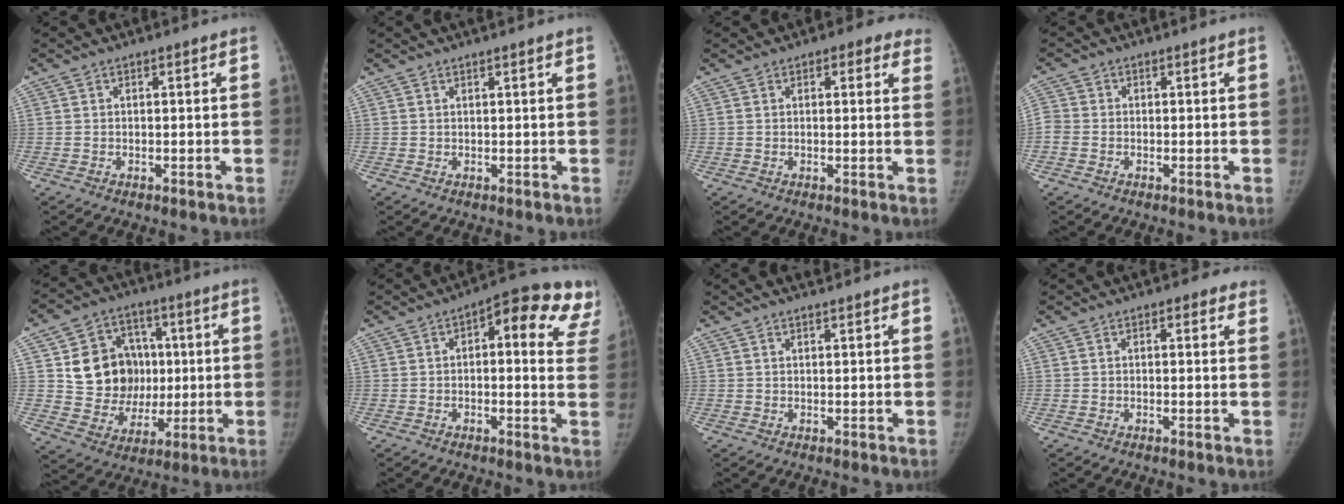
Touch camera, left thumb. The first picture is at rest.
{"total": 1.9, "force": [1.7, 0.3, 1.0], "torque": [-0.002, 0.011, 0.023]}
{"total": 6.4, "force": [4.5, 3.4, 2.9], "torque": [0.013, -0.009, 0.038]}
{"total": 2.7, "force": [-0.6, 2.1, 1.5], "torque": [-0.035, 0.001, -0.021]}
{"total": 15.7, "force": [2.5, 13.4, 8.0], "torque": [-0.077, 0.003, 0.062]}
{"total": 15.5, "force": [6.7, 6.2, 12.5], "torque": [-0.120, 0.004, 0.064]}
{"total": 3.3, "force": [2.6, 1.0, 1.6], "torque": [-0.014, 0.006, 0.039]}
{"total": 3.0, "force": [2.1, 1.6, 1.4], "torque": [0.012, -0.005, 0.019]}